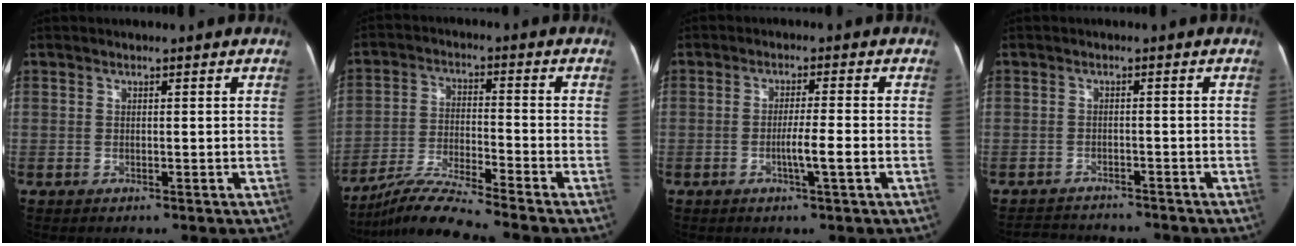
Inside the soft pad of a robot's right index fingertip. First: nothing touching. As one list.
[{"total": 9.6, "force": [-8.8, -1.7, 3.4], "torque": [-0.069, -0.013, -0.164]}, {"total": 4.3, "force": [-1.5, -0.2, 4.1], "torque": [-0.070, -0.003, -0.027]}, {"total": 6.7, "force": [-6.4, 1.7, 0.9], "torque": [-0.012, 0.010, -0.094]}]